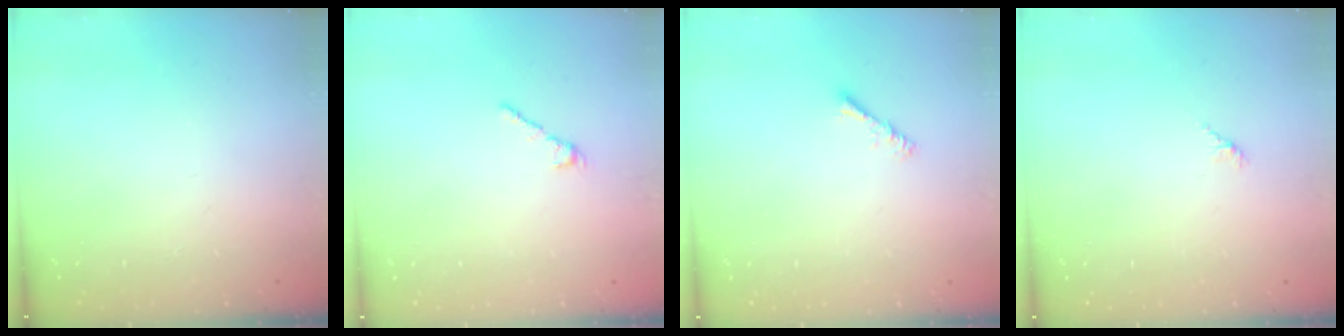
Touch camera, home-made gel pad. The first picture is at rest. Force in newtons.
{"total": 2.2, "press": 2.2, "slide": 0.4}
{"total": 2.4, "press": 2.4, "slide": 0.3}
{"total": 1.7, "press": 1.6, "slide": 0.5}